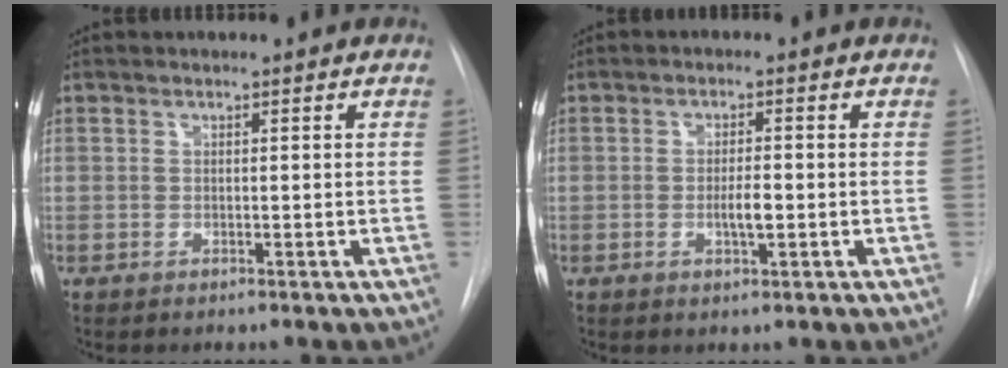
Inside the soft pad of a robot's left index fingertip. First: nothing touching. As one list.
[{"total": 2.9, "force": [-0.6, 0.7, 2.8], "torque": [-0.050, 0.000, -0.010]}]